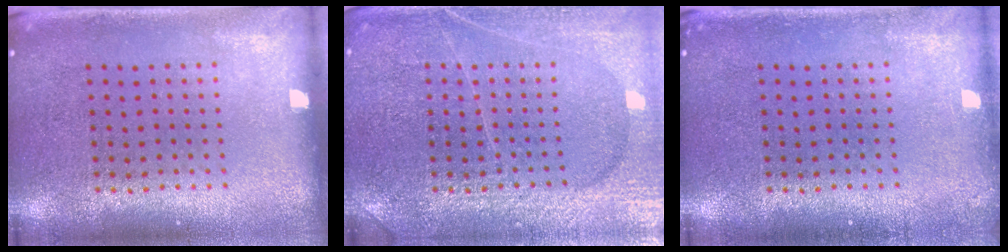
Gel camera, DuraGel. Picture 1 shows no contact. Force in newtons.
{"total": 3.6, "press": 3.6, "slide": 0.3}
{"total": 0.6, "press": 0.6, "slide": 0.1}